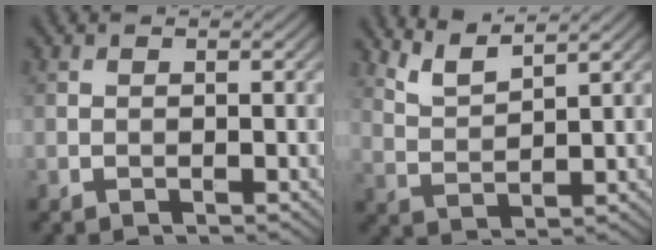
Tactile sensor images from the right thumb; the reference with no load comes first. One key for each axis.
{"total": 4.5, "fx": 3.7, "fy": 0.8, "fz": 2.5, "tx": -0.056, "ty": -0.002, "tz": 0.083}